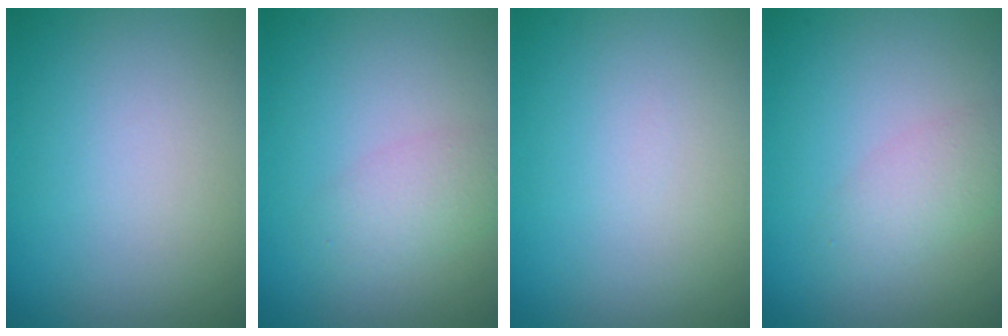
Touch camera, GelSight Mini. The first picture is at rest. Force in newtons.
{"total": 2.3, "press": 2.3, "slide": 0.1}
{"total": 0.0}
{"total": 2.2, "press": 2.2, "slide": 0.2}